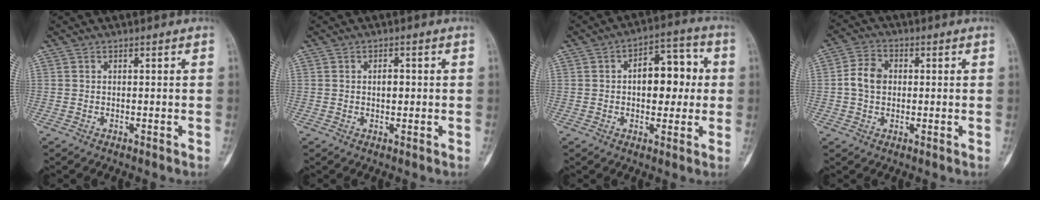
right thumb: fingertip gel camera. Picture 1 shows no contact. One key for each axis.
{"total": 2.0, "fx": 0.1, "fy": 1.2, "fz": 1.6, "tx": -0.017, "ty": 0.001, "tz": 0.001}
{"total": 11.3, "fx": 0.9, "fy": 6.7, "fz": 9.1, "tx": -0.088, "ty": 0.023, "tz": 0.009}
{"total": 6.0, "fx": 0.2, "fy": 4.7, "fz": 3.7, "tx": -0.061, "ty": 0.013, "tz": -0.003}